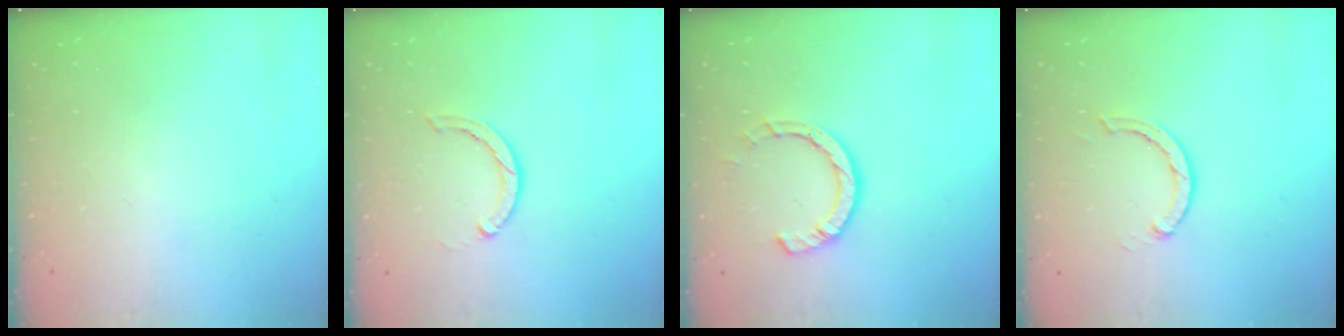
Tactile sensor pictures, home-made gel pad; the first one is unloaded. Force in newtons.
{"total": 3.5, "press": 3.4, "slide": 0.5}
{"total": 7.8, "press": 7.7, "slide": 1.2}
{"total": 2.9, "press": 2.8, "slide": 0.5}